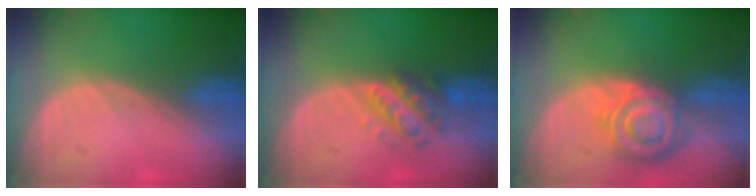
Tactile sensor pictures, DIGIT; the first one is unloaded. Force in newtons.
{"total": 5.7, "press": 5.3, "slide": 2.3}
{"total": 8.4, "press": 7.2, "slide": 4.2}